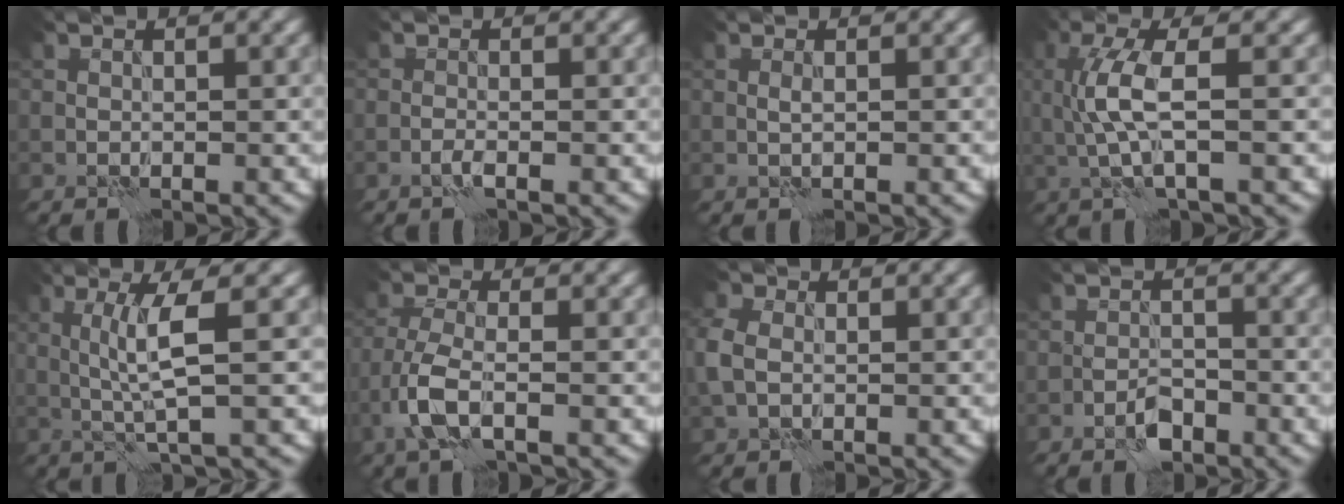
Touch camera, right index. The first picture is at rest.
{"total": 0.9, "force": [-0.6, 0.1, 0.7], "torque": [-0.016, 0.002, -0.014]}
{"total": 0.7, "force": [0.0, 0.2, 0.7], "torque": [-0.017, 0.001, 0.000]}
{"total": 4.3, "force": [0.3, 0.9, 4.2], "torque": [-0.100, 0.000, 0.007]}
{"total": 3.7, "force": [0.2, 0.0, 3.7], "torque": [-0.075, -0.001, 0.010]}
{"total": 4.1, "force": [-1.7, 1.6, 3.4], "torque": [-0.083, 0.001, -0.041]}
{"total": 3.2, "force": [0.0, 2.5, 2.0], "torque": [-0.057, 0.004, -0.004]}
{"total": 2.3, "force": [-1.6, 1.0, 1.4], "torque": [-0.021, 0.005, -0.031]}